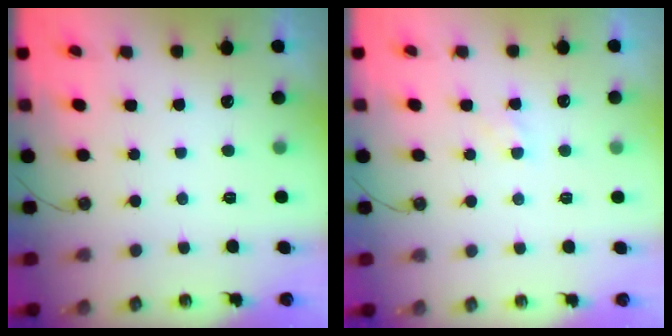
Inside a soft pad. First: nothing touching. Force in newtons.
{"total": 3.3, "press": 3.3, "slide": 0.3}